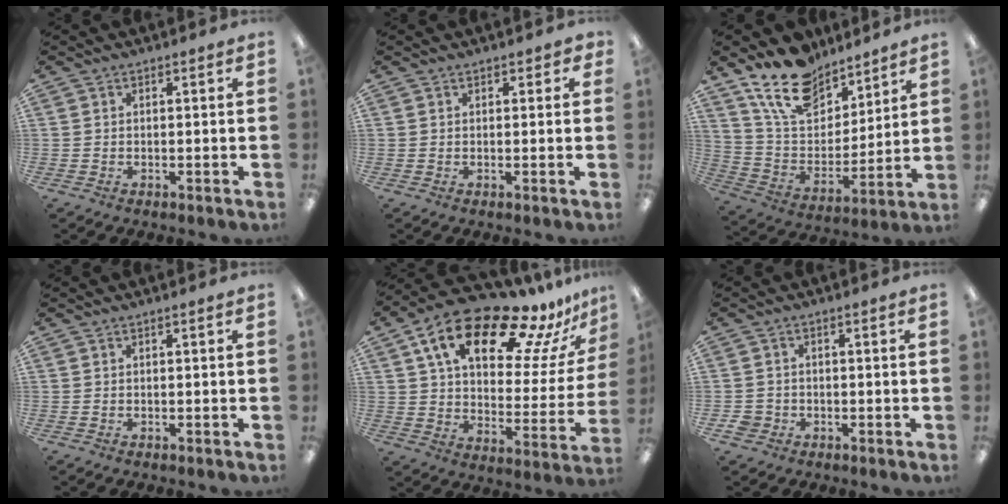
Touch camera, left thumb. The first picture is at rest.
{"total": 1.2, "force": [0.7, 0.9, 0.4], "torque": [0.001, 0.000, 0.011]}
{"total": 17.8, "force": [13.4, 9.4, 7.2], "torque": [-0.144, -0.076, 0.250]}
{"total": 0.0}
{"total": 21.1, "force": [13.9, 8.4, 13.5], "torque": [-0.216, -0.086, 0.231]}
{"total": 3.0, "force": [-1.3, 2.7, 0.5], "torque": [-0.007, 0.007, -0.023]}